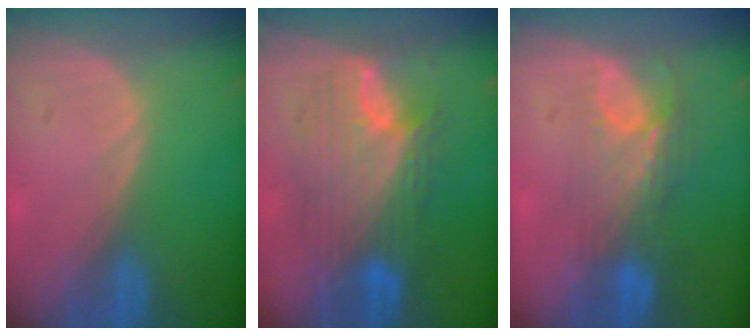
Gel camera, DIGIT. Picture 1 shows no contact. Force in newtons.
{"total": 10.0, "press": 10.0, "slide": 0.6}
{"total": 7.5, "press": 6.5, "slide": 3.7}